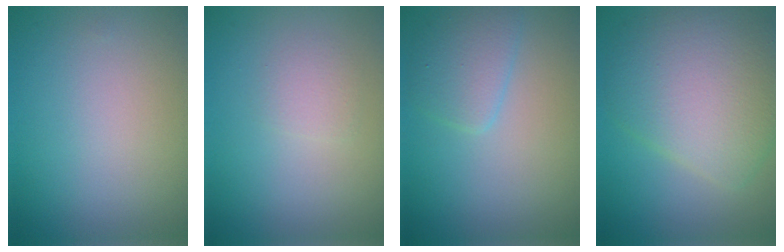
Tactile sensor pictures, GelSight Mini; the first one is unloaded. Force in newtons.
{"total": 1.2, "press": 1.2, "slide": 0.0}
{"total": 2.7, "press": 2.7, "slide": 0.1}
{"total": 8.2, "press": 8.2, "slide": 0.2}